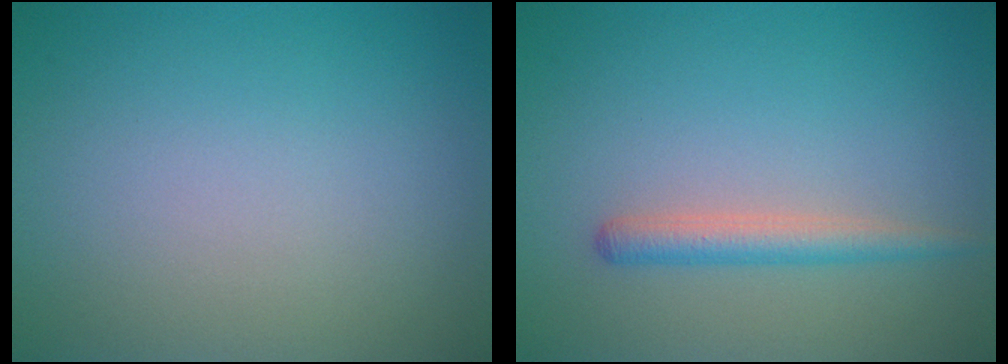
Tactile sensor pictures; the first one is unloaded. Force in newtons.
{"total": 2.2, "press": 2.2, "slide": 0.1}